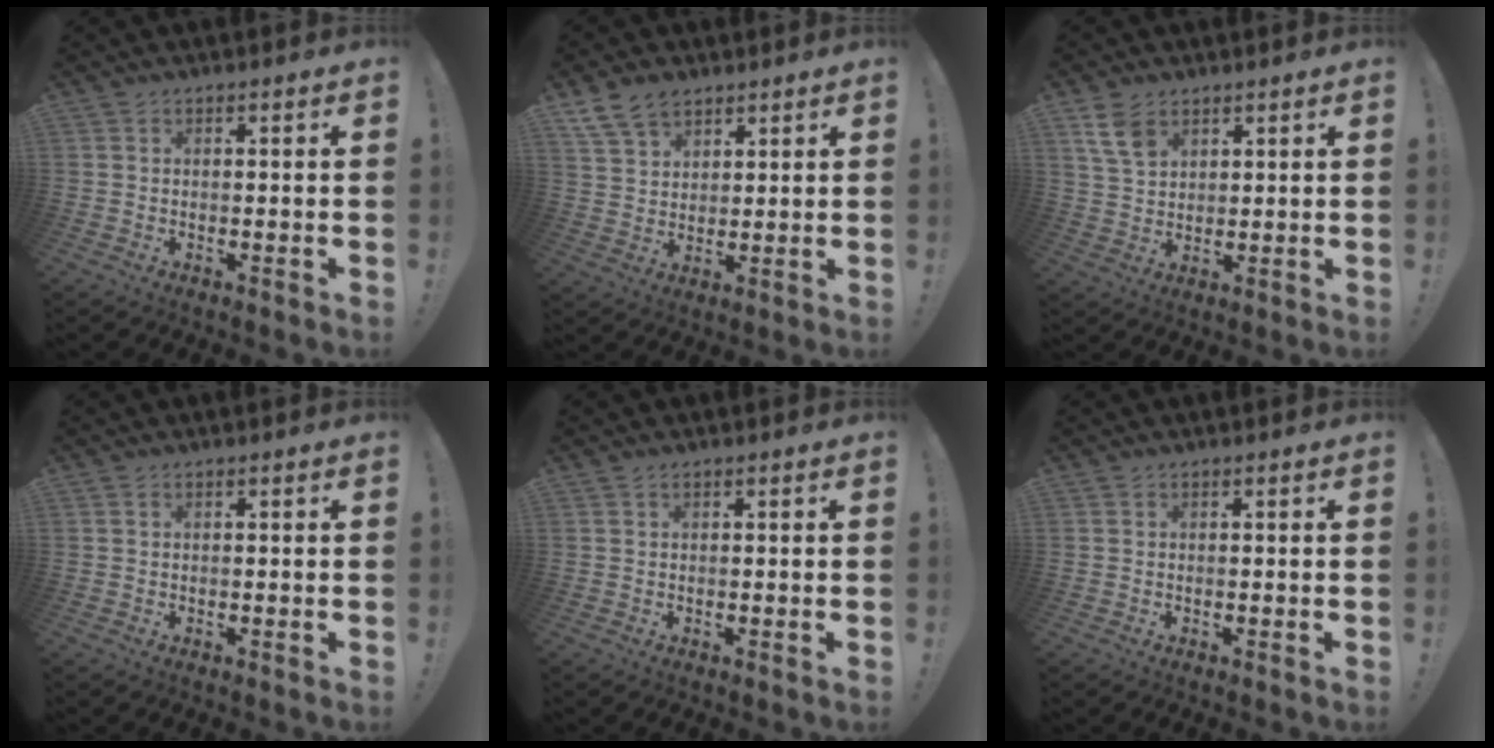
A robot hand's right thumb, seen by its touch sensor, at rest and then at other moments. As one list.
[{"total": 8.7, "force": [6.2, 5.4, 2.9], "torque": [-0.060, -0.029, 0.125]}, {"total": 7.7, "force": [4.4, 4.8, 4.1], "torque": [-0.071, -0.011, 0.087]}, {"total": 0.0}, {"total": 0.6, "force": [0.5, -0.1, 0.3], "torque": [0.002, -0.002, 0.007]}, {"total": 0.0}]